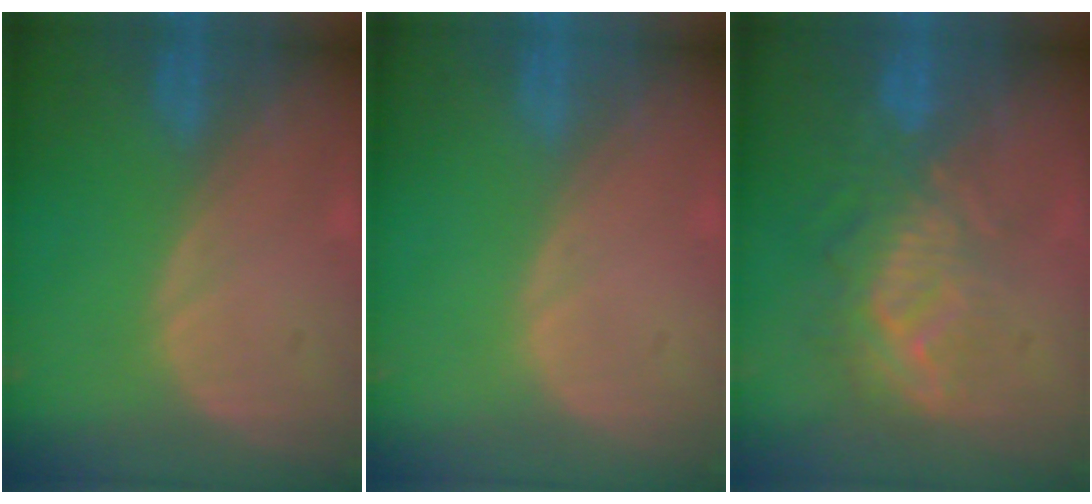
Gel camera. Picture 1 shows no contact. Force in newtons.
{"total": 0.0}
{"total": 9.5, "press": 8.4, "slide": 4.4}